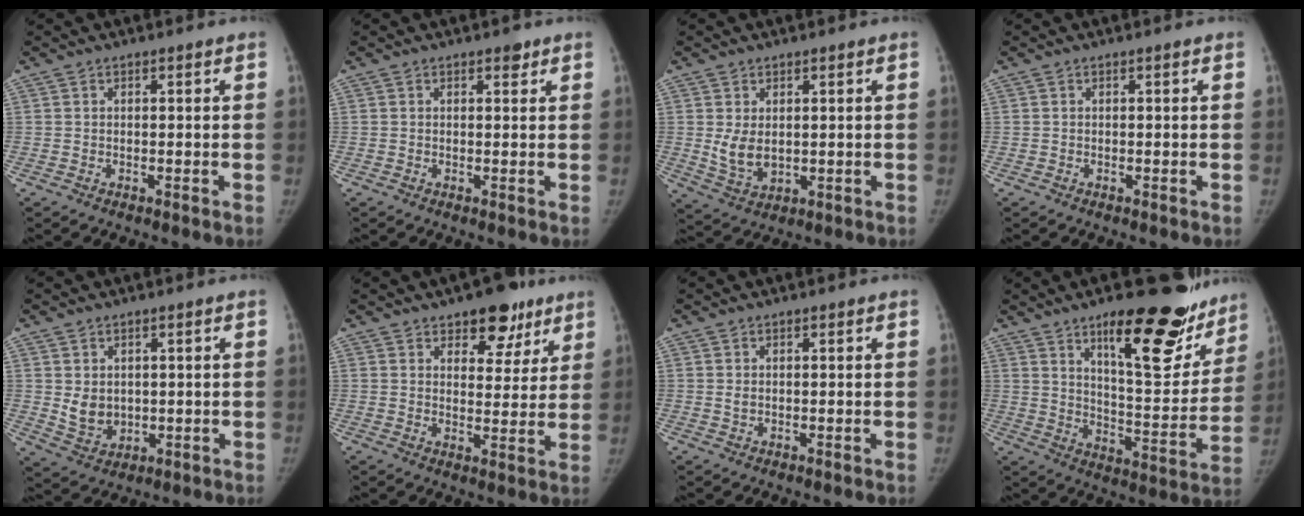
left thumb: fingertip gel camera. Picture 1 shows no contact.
{"total": 1.4, "force": [1.0, 0.8, 0.7], "torque": [0.000, -0.004, 0.010]}
{"total": 5.6, "force": [0.8, 3.7, 4.1], "torque": [-0.067, -0.018, 0.027]}
{"total": 0.0}
{"total": 5.4, "force": [0.8, 4.3, 3.1], "torque": [-0.038, -0.016, 0.033]}
{"total": 10.3, "force": [6.7, 5.5, 5.6], "torque": [-0.032, -0.032, 0.092]}
{"total": 1.1, "force": [0.5, 0.6, 0.7], "torque": [-0.011, -0.004, 0.011]}
{"total": 23.2, "force": [14.8, 8.0, 16.1], "torque": [-0.167, -0.086, 0.216]}